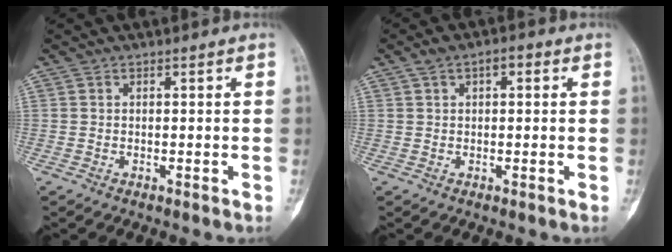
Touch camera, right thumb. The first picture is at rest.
{"total": 4.0, "force": [1.4, 2.1, 3.1], "torque": [-0.046, 0.016, 0.022]}